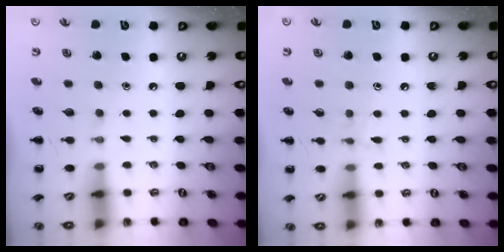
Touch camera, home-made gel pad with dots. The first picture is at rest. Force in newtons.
{"total": 6.2, "press": 5.8, "slide": 2.1}